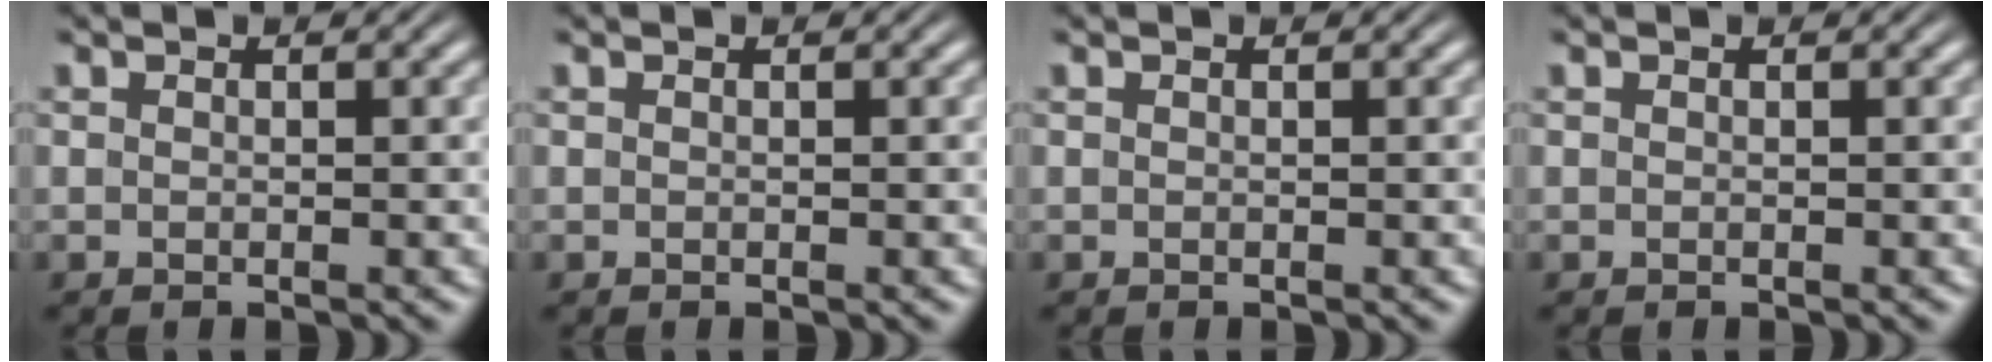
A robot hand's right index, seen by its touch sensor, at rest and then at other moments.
{"total": 0.0}
{"total": 0.0}
{"total": 0.0}